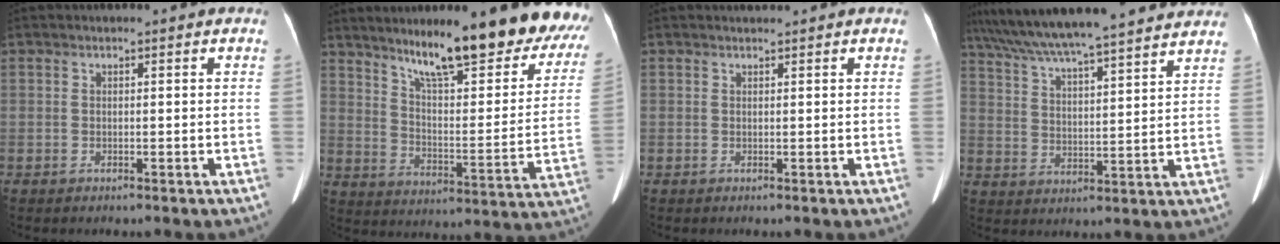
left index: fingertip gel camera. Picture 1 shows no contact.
{"total": 26.3, "force": [21.2, 4.6, 14.9], "torque": [-0.196, -0.050, 0.280]}
{"total": 0.7, "force": [0.7, -0.1, 0.1], "torque": [-0.007, 0.005, 0.014]}
{"total": 23.8, "force": [21.2, 1.3, 10.9], "torque": [-0.185, 0.023, 0.304]}